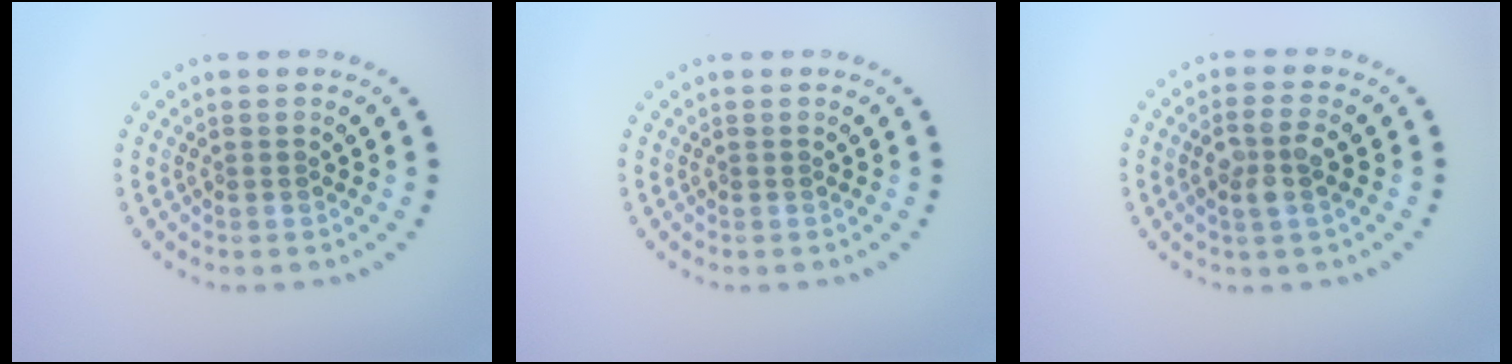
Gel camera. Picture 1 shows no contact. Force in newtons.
{"total": 0.0}
{"total": 3.0, "press": 2.7, "slide": 1.2}